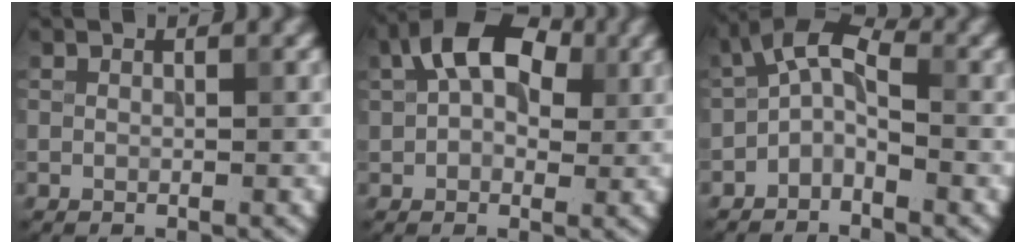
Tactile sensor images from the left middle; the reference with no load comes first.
{"total": 8.0, "force": [2.8, 5.0, 5.7], "torque": [-0.098, 0.020, 0.025]}
{"total": 3.3, "force": [-1.4, 1.7, 2.5], "torque": [-0.048, 0.012, -0.037]}